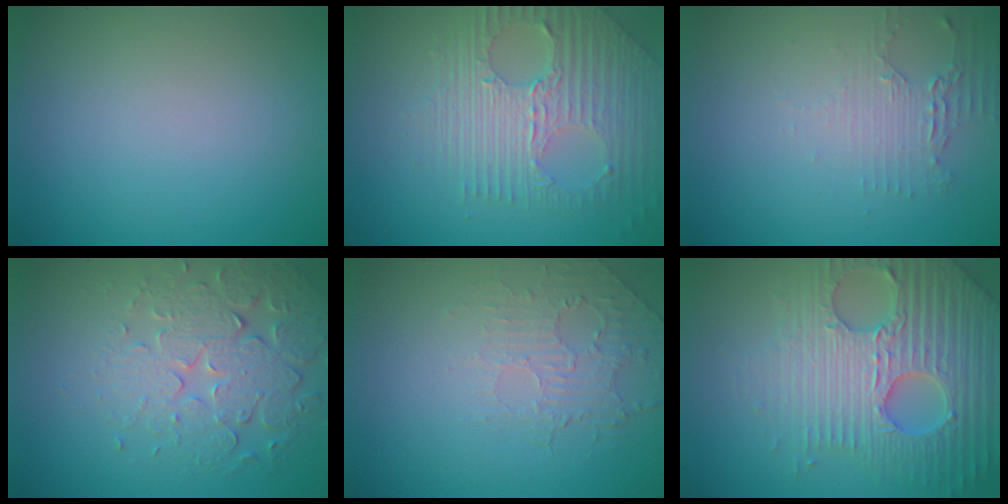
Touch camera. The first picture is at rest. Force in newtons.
{"total": 7.1, "press": 4.6, "slide": 5.4}
{"total": 2.2, "press": 1.8, "slide": 1.2}
{"total": 5.1, "press": 4.4, "slide": 2.6}
{"total": 2.0, "press": 0.9, "slide": 1.8}
{"total": 7.3, "press": 7.1, "slide": 1.7}